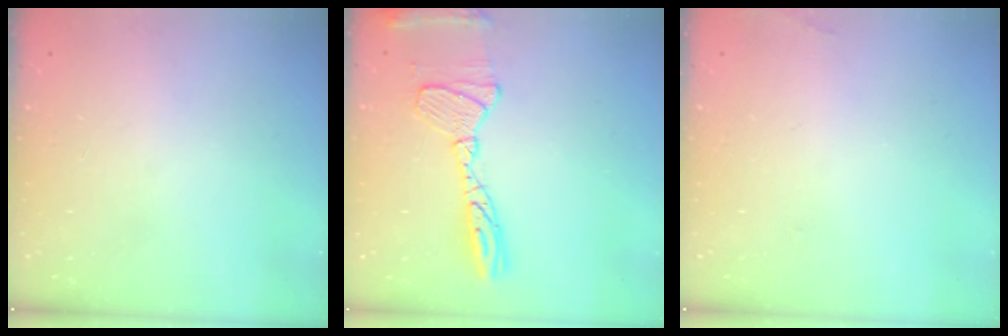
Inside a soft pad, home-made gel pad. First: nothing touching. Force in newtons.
{"total": 15.2, "press": 15.1, "slide": 1.3}
{"total": 5.8, "press": 3.3, "slide": 4.7}